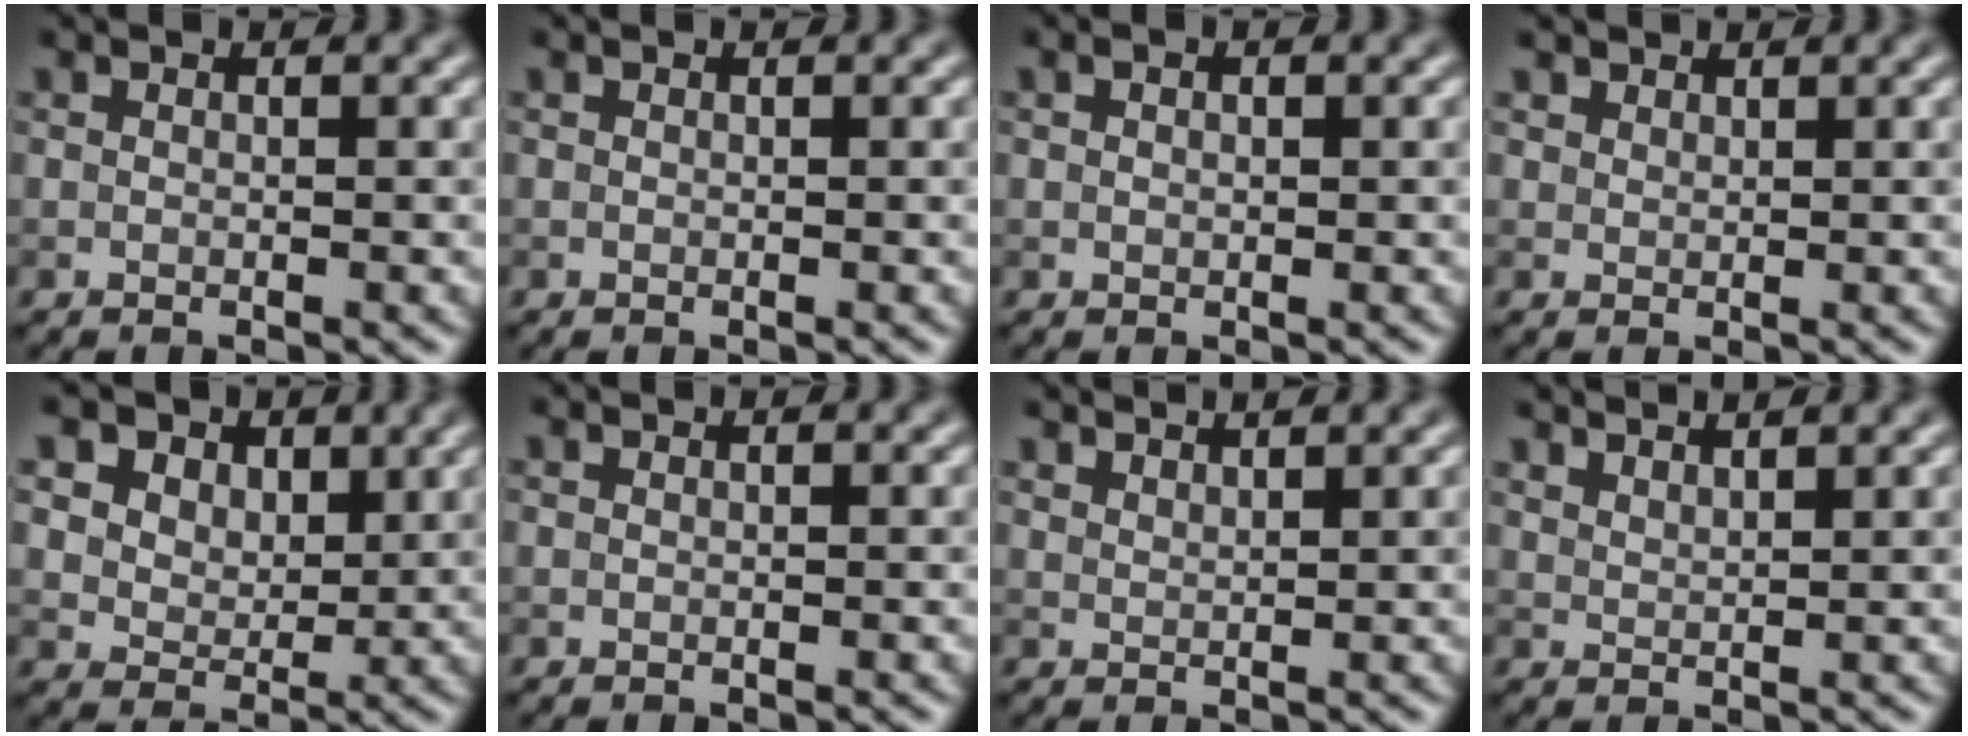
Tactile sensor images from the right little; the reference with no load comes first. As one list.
[{"total": 0.0}, {"total": 0.7, "force": [0.3, 0.4, 0.5], "torque": [-0.009, 0.003, 0.004]}, {"total": 1.4, "force": [1.1, 0.8, 0.2], "torque": [-0.007, -0.004, 0.025]}, {"total": 8.9, "force": [5.1, 6.2, 3.9], "torque": [-0.081, 0.007, 0.080]}, {"total": 0.0}, {"total": 2.6, "force": [2.5, 0.5, 0.7], "torque": [0.002, -0.001, 0.032]}, {"total": 3.2, "force": [2.9, 0.8, 1.2], "torque": [0.001, 0.012, 0.025]}]